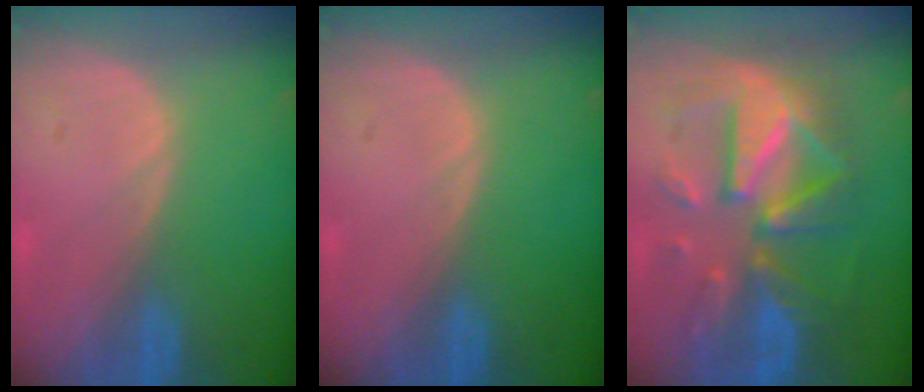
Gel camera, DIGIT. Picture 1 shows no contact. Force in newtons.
{"total": 0.0}
{"total": 12.0, "press": 12.0, "slide": 1.2}